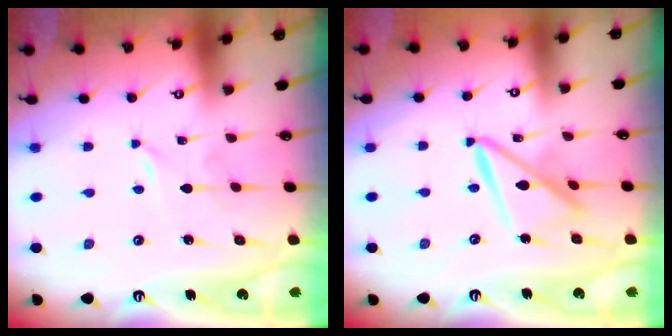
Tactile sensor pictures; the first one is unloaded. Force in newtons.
{"total": 12.3, "press": 12.3, "slide": 1.2}